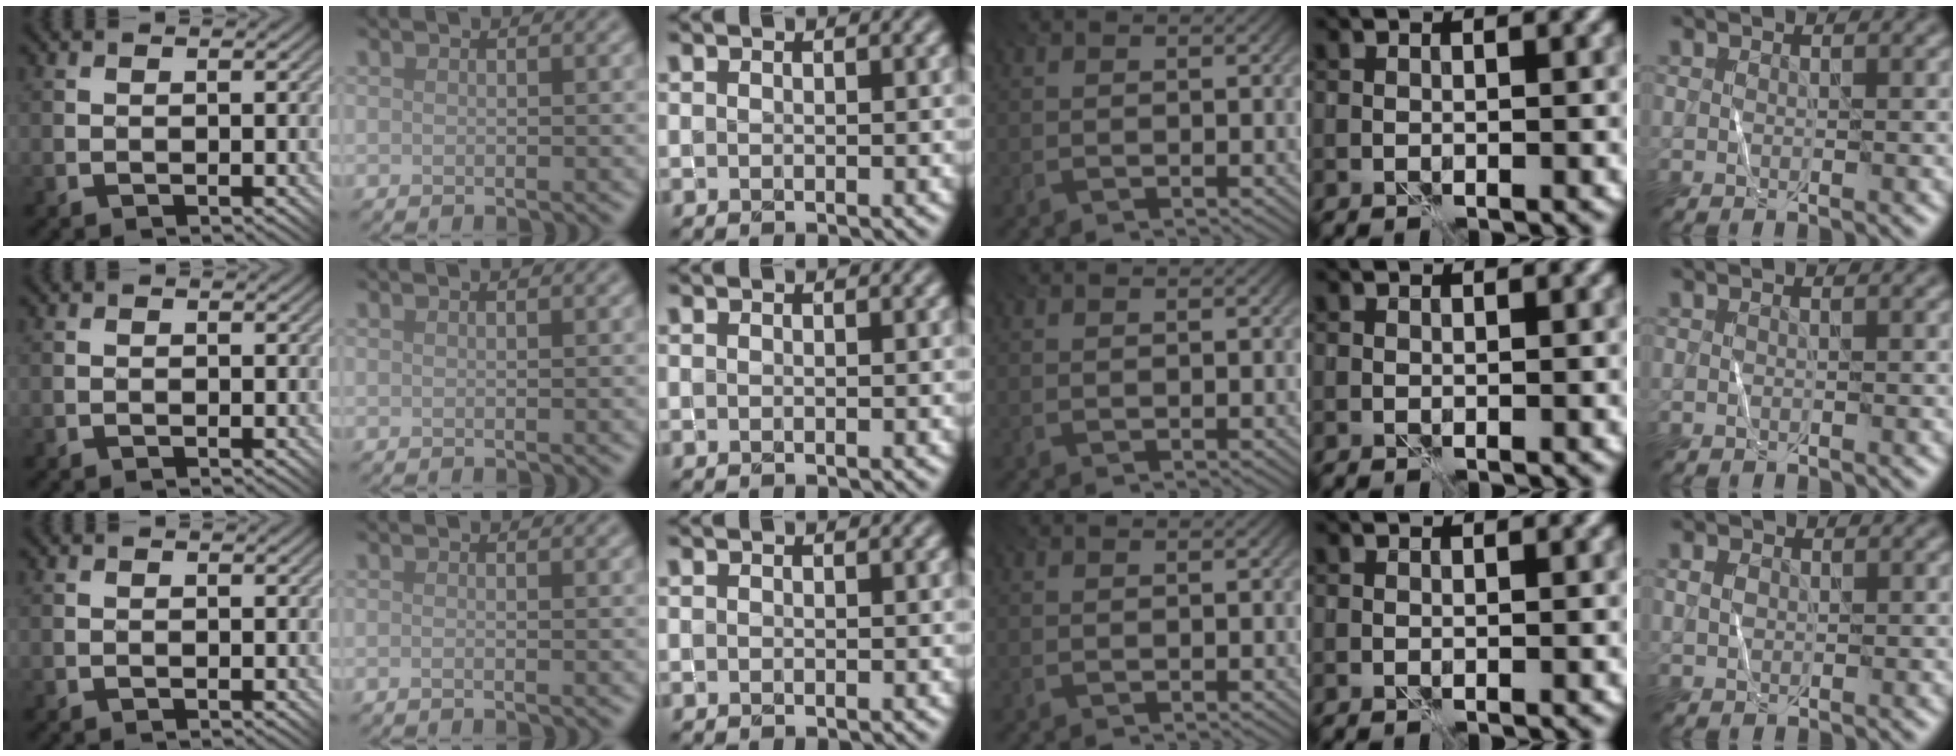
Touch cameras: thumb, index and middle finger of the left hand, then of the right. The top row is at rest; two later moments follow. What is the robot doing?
{"motion": "fold", "object": "shorts"}